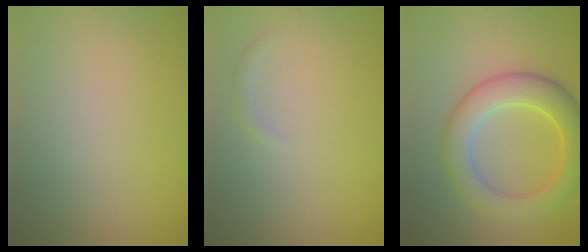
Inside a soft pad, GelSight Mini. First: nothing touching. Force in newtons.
{"total": 0.7, "press": 0.7, "slide": 0.0}
{"total": 6.1, "press": 6.1, "slide": 0.1}